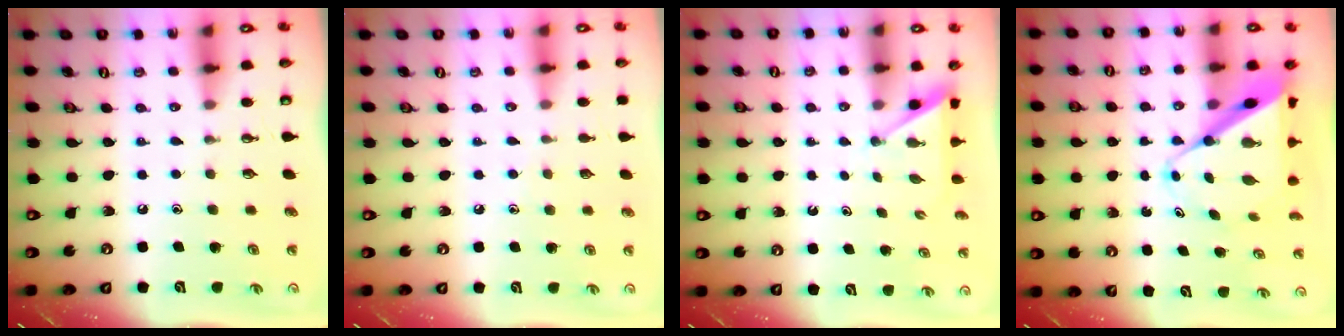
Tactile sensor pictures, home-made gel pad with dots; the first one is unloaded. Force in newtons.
{"total": 3.7, "press": 3.7, "slide": 0.4}
{"total": 2.9, "press": 2.9, "slide": 0.2}
{"total": 11.5, "press": 11.5, "slide": 0.7}